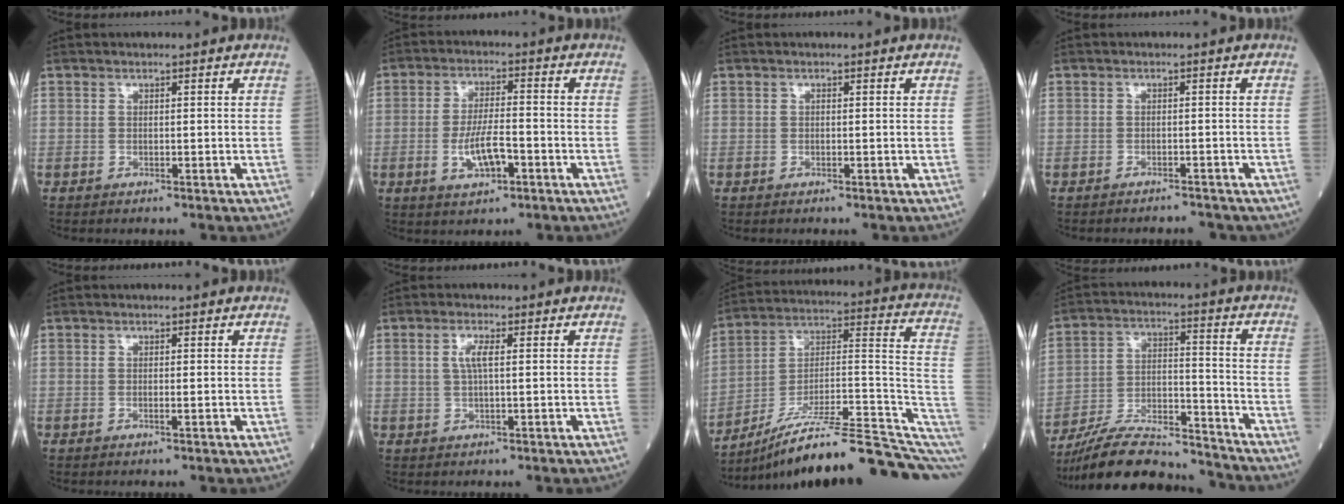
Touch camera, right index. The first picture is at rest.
{"total": 6.8, "force": [-2.2, 2.1, 6.1], "torque": [-0.119, 0.001, -0.037]}
{"total": 0.0}
{"total": 3.4, "force": [-3.2, 1.1, 0.2], "torque": [0.001, 0.001, -0.040]}
{"total": 0.6, "force": [-0.1, 0.0, 0.6], "torque": [-0.012, 0.000, -0.003]}
{"total": 2.5, "force": [0.5, 0.3, 2.5], "torque": [-0.053, 0.004, 0.009]}
{"total": 21.6, "force": [-16.2, 1.8, 14.2], "torque": [-0.142, 0.047, -0.251]}
{"total": 17.4, "force": [-16.3, 2.5, 5.8], "torque": [-0.113, 0.016, -0.275]}